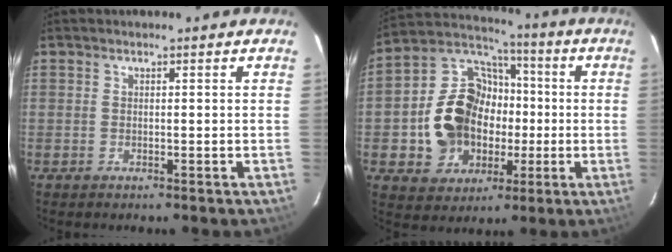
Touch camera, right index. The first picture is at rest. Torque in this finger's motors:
{"motor_torque": [1.35, -0.79, 0.62, 0.11]}